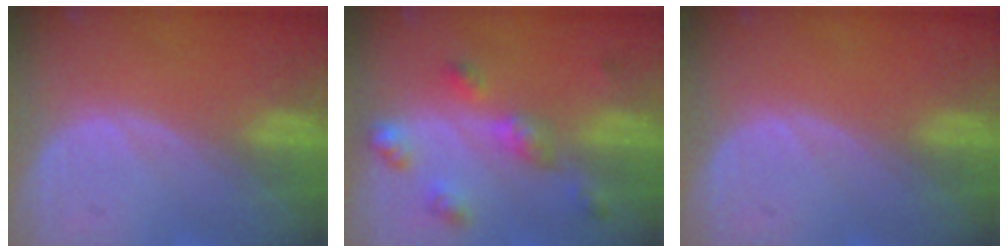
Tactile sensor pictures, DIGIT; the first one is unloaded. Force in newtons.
{"total": 6.4, "press": 5.7, "slide": 2.9}
{"total": 0.0}